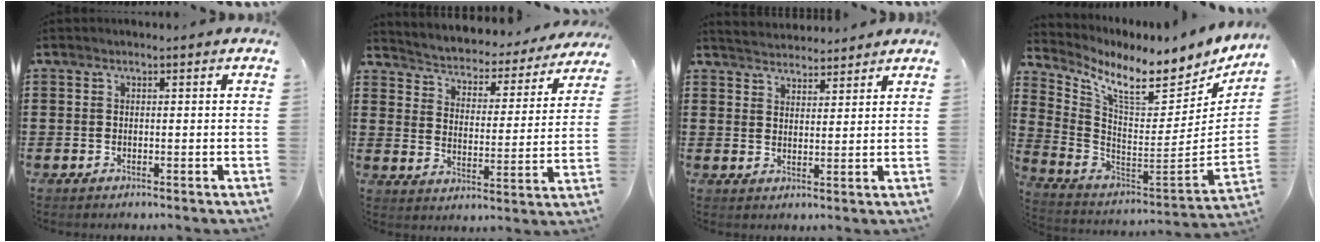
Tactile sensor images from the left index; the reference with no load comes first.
{"total": 2.4, "force": [2.3, 0.6, 0.0], "torque": [-0.020, -0.026, 0.027]}
{"total": 3.2, "force": [3.2, 0.4, -0.2], "torque": [-0.007, -0.010, 0.058]}
{"total": 8.7, "force": [6.7, 1.6, 5.4], "torque": [-0.122, -0.058, 0.109]}